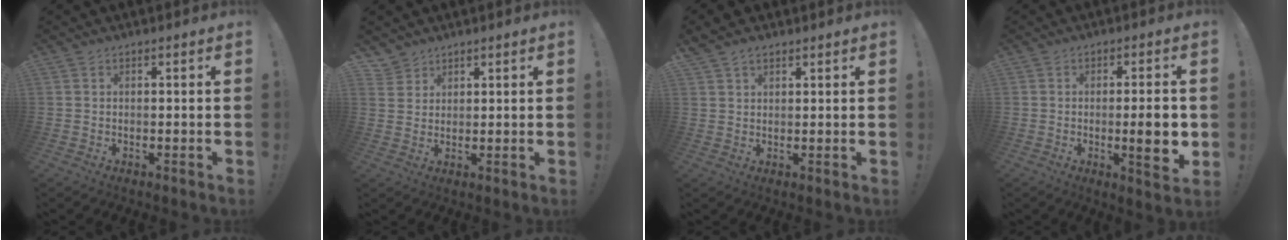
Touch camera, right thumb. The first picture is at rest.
{"total": 3.2, "force": [2.6, 1.8, 0.0], "torque": [0.000, -0.019, 0.049]}
{"total": 3.4, "force": [2.6, 1.8, 1.2], "torque": [-0.011, -0.014, 0.047]}
{"total": 9.9, "force": [-1.3, 1.9, 9.7], "torque": [-0.122, -0.011, -0.023]}